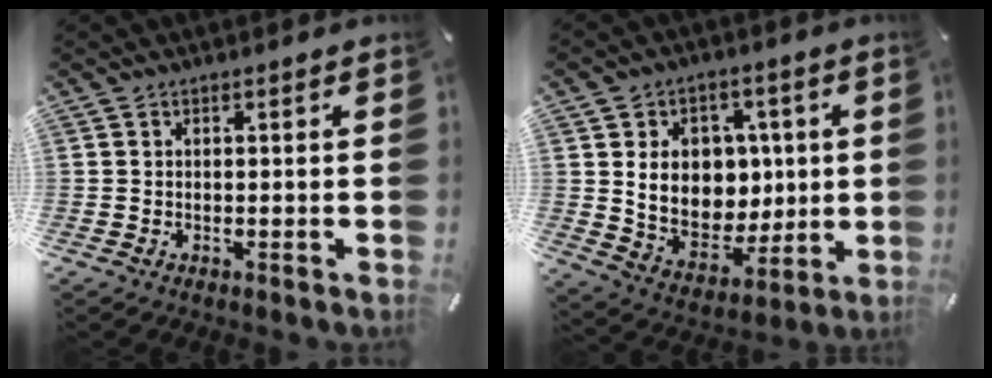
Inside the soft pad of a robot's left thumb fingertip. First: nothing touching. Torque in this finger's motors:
{"motor_torque": [1.45, 2.12, 0.33, -0.19, 0.28]}